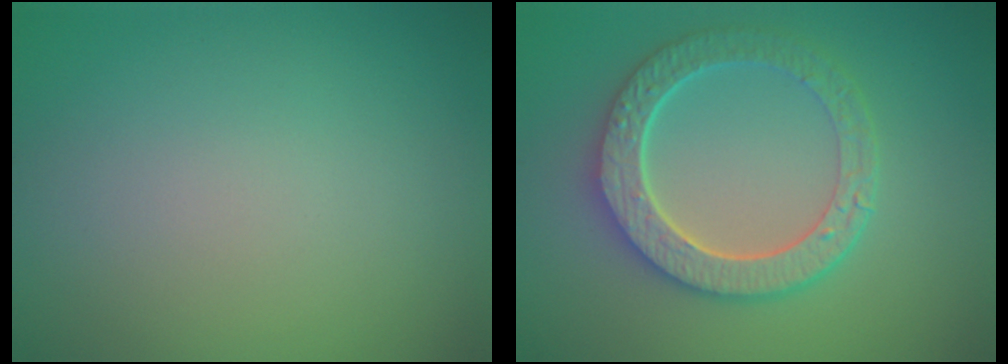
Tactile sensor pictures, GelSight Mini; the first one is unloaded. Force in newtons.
{"total": 5.8, "press": 4.9, "slide": 3.1}